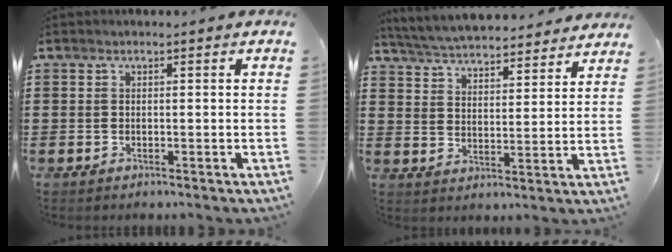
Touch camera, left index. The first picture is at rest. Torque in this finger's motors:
{"motor_torque": [2.14, 0.00, 0.71, 0.20]}